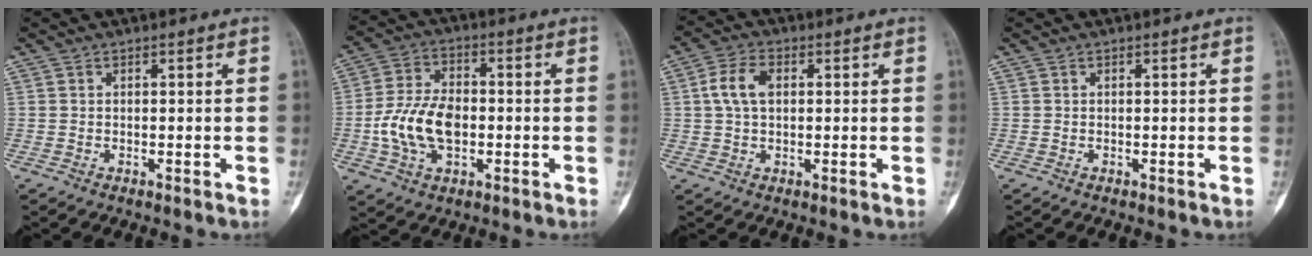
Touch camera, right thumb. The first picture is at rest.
{"total": 12.1, "force": [-1.8, 7.5, 9.3], "torque": [-0.172, 0.018, -0.035]}
{"total": 6.2, "force": [1.2, 3.6, 4.9], "torque": [-0.103, 0.013, 0.019]}
{"total": 0.0}